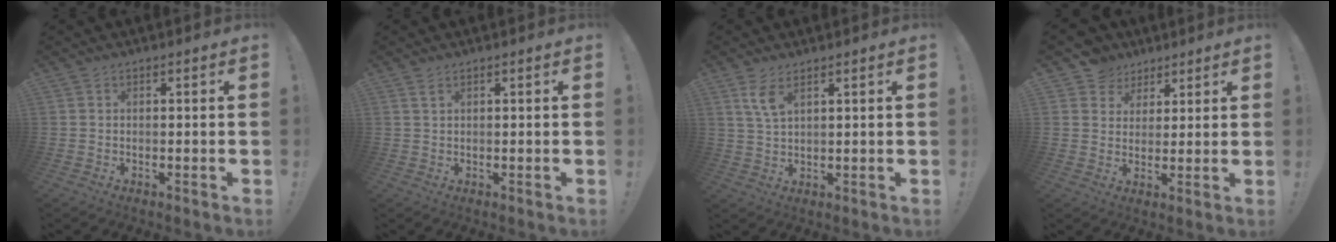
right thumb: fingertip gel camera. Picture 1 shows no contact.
{"total": 1.7, "force": [1.0, 0.6, 1.2], "torque": [-0.026, 0.001, 0.018]}
{"total": 5.2, "force": [3.0, 1.7, 3.8], "torque": [-0.063, -0.014, 0.053]}
{"total": 7.3, "force": [4.2, 5.9, 0.7], "torque": [-0.006, -0.027, 0.086]}